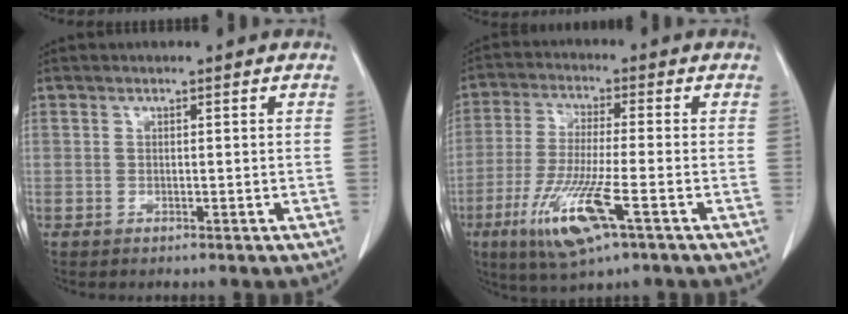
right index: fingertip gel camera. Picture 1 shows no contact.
{"total": 11.7, "force": [-5.2, 1.0, 10.4], "torque": [-0.214, -0.028, -0.096]}